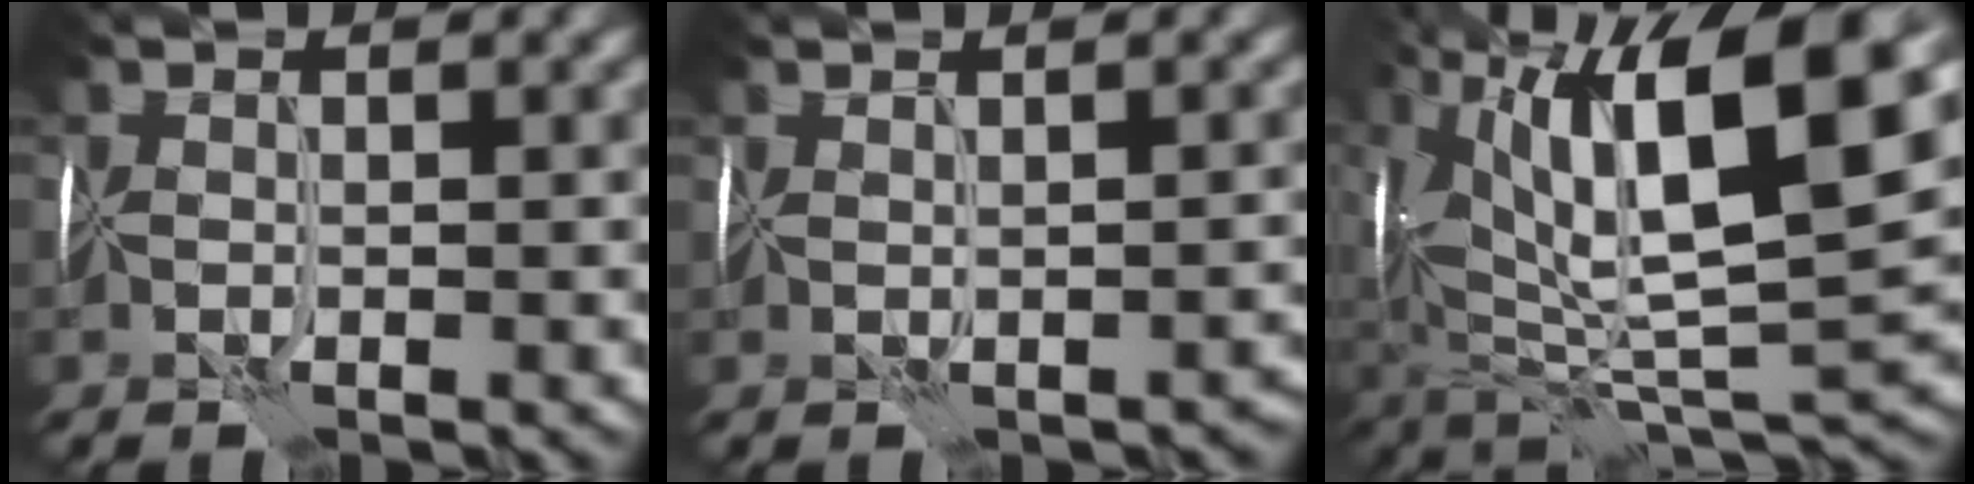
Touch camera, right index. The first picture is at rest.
{"total": 1.6, "force": [-1.0, 0.7, 0.9], "torque": [-0.003, -0.006, -0.005]}
{"total": 14.5, "force": [5.9, 4.5, 12.4], "torque": [-0.229, 0.021, 0.103]}